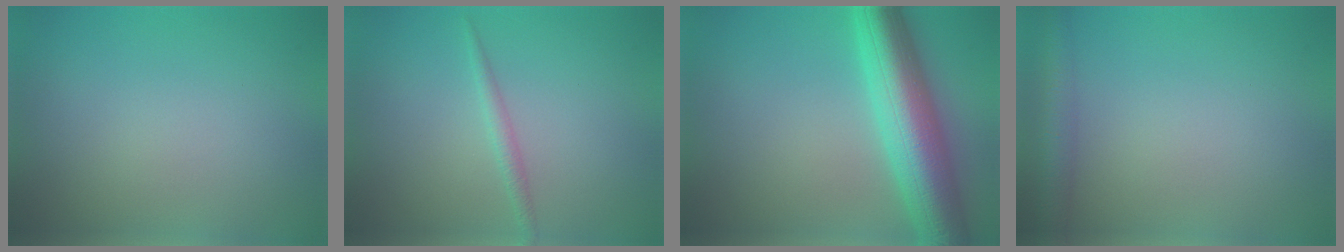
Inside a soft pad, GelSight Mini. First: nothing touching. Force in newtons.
{"total": 1.1, "press": 1.1, "slide": 0.0}
{"total": 9.0, "press": 9.0, "slide": 0.3}
{"total": 2.7, "press": 2.7, "slide": 0.2}